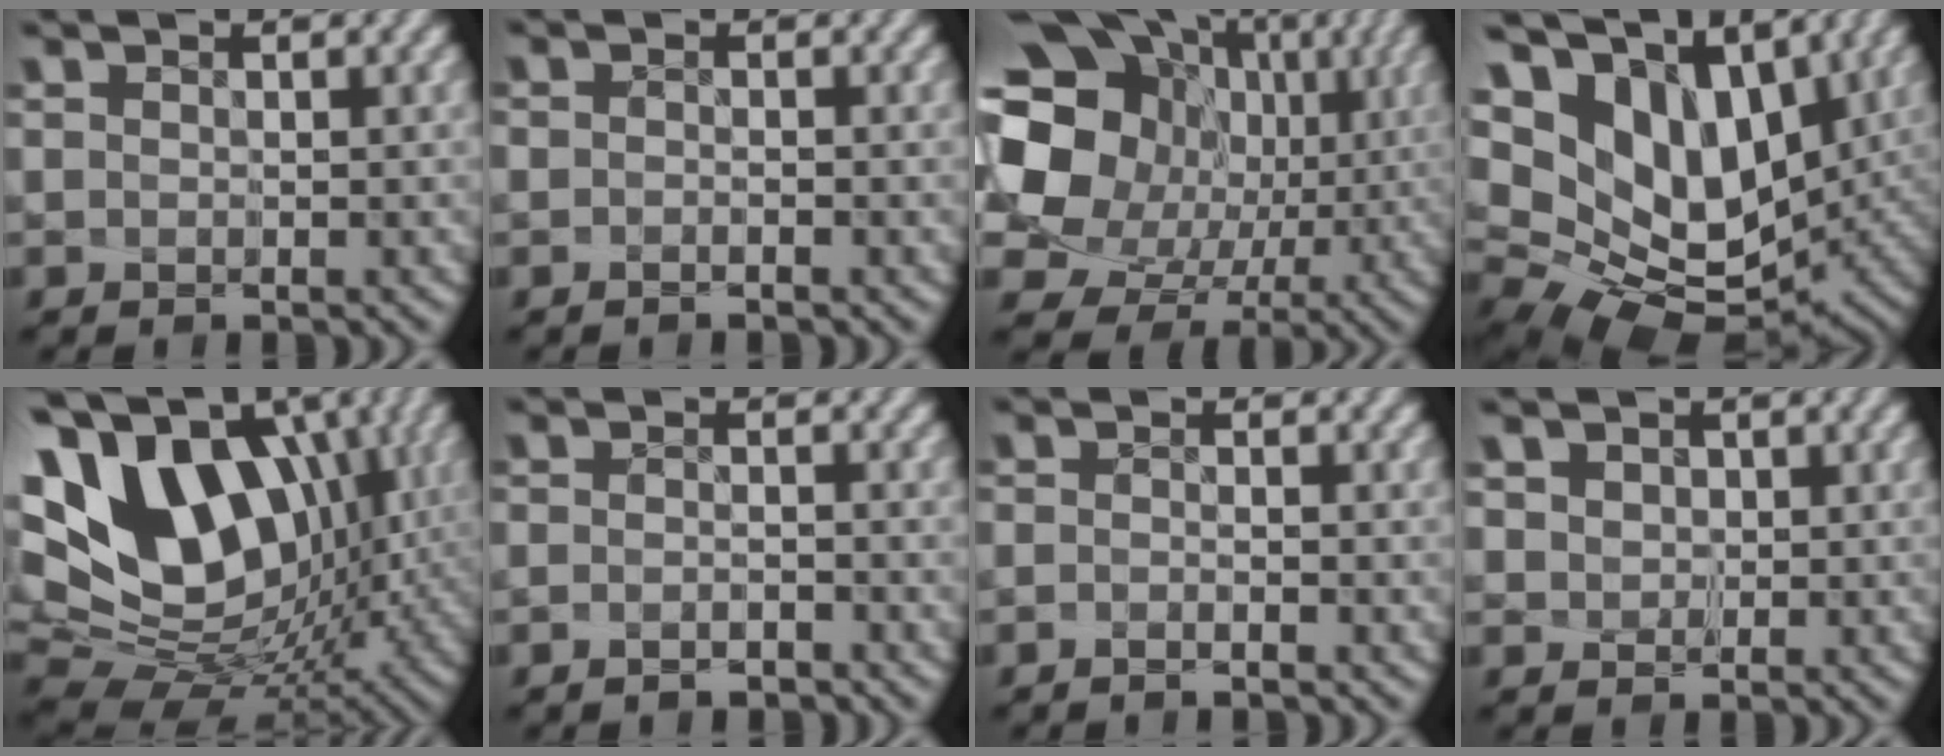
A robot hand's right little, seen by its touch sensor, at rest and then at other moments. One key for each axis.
{"total": 1.5, "fx": -1.1, "fy": -0.9, "fz": -0.4, "tx": 0.009, "ty": -0.016, "tz": -0.010}
{"total": 16.0, "fx": 0.8, "fy": 13.8, "fz": 8.0, "tx": -0.166, "ty": -0.021, "tz": 0.029}
{"total": 14.9, "fx": 4.4, "fy": 10.3, "fz": 9.9, "tx": -0.210, "ty": 0.011, "tz": 0.092}
{"total": 13.3, "fx": 3.6, "fy": 8.9, "fz": 9.1, "tx": -0.170, "ty": 0.004, "tz": 0.070}
{"total": 1.9, "fx": -1.6, "fy": -0.9, "fz": -0.3, "tx": 0.005, "ty": -0.020, "tz": -0.017}
{"total": 1.9, "fx": -1.4, "fy": -1.1, "fz": -0.5, "tx": 0.010, "ty": -0.019, "tz": -0.014}
{"total": 2.1, "fx": 0.8, "fy": 1.7, "fz": 1.0, "tx": -0.032, "ty": -0.003, "tz": 0.017}